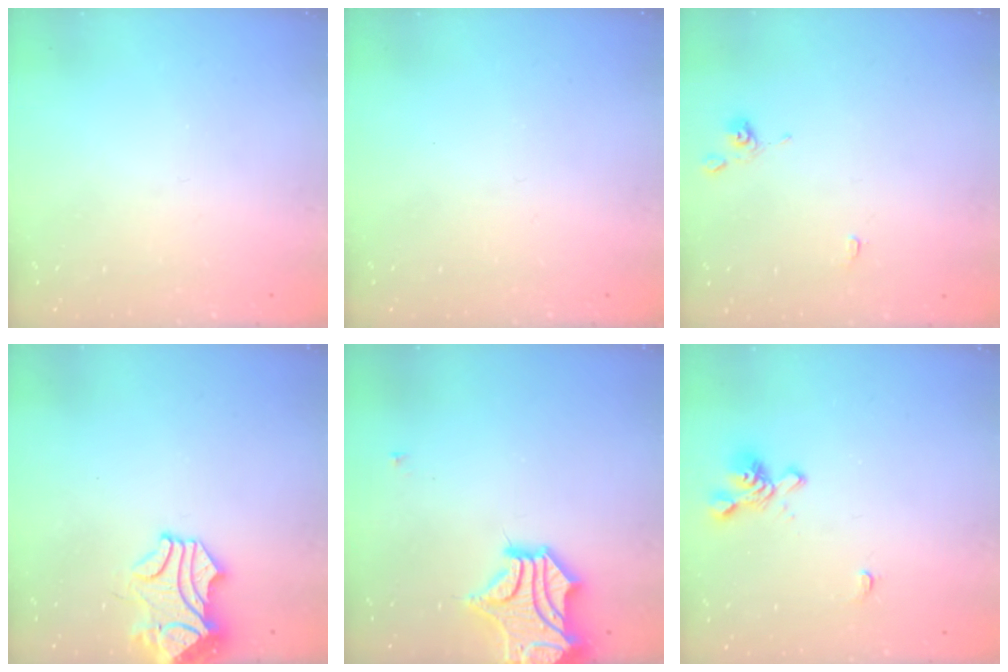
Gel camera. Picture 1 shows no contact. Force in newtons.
{"total": 0.0}
{"total": 0.0}
{"total": 2.1, "press": 1.9, "slide": 0.9}
{"total": 4.1, "press": 3.5, "slide": 2.0}
{"total": 1.2, "press": 0.2, "slide": 1.2}